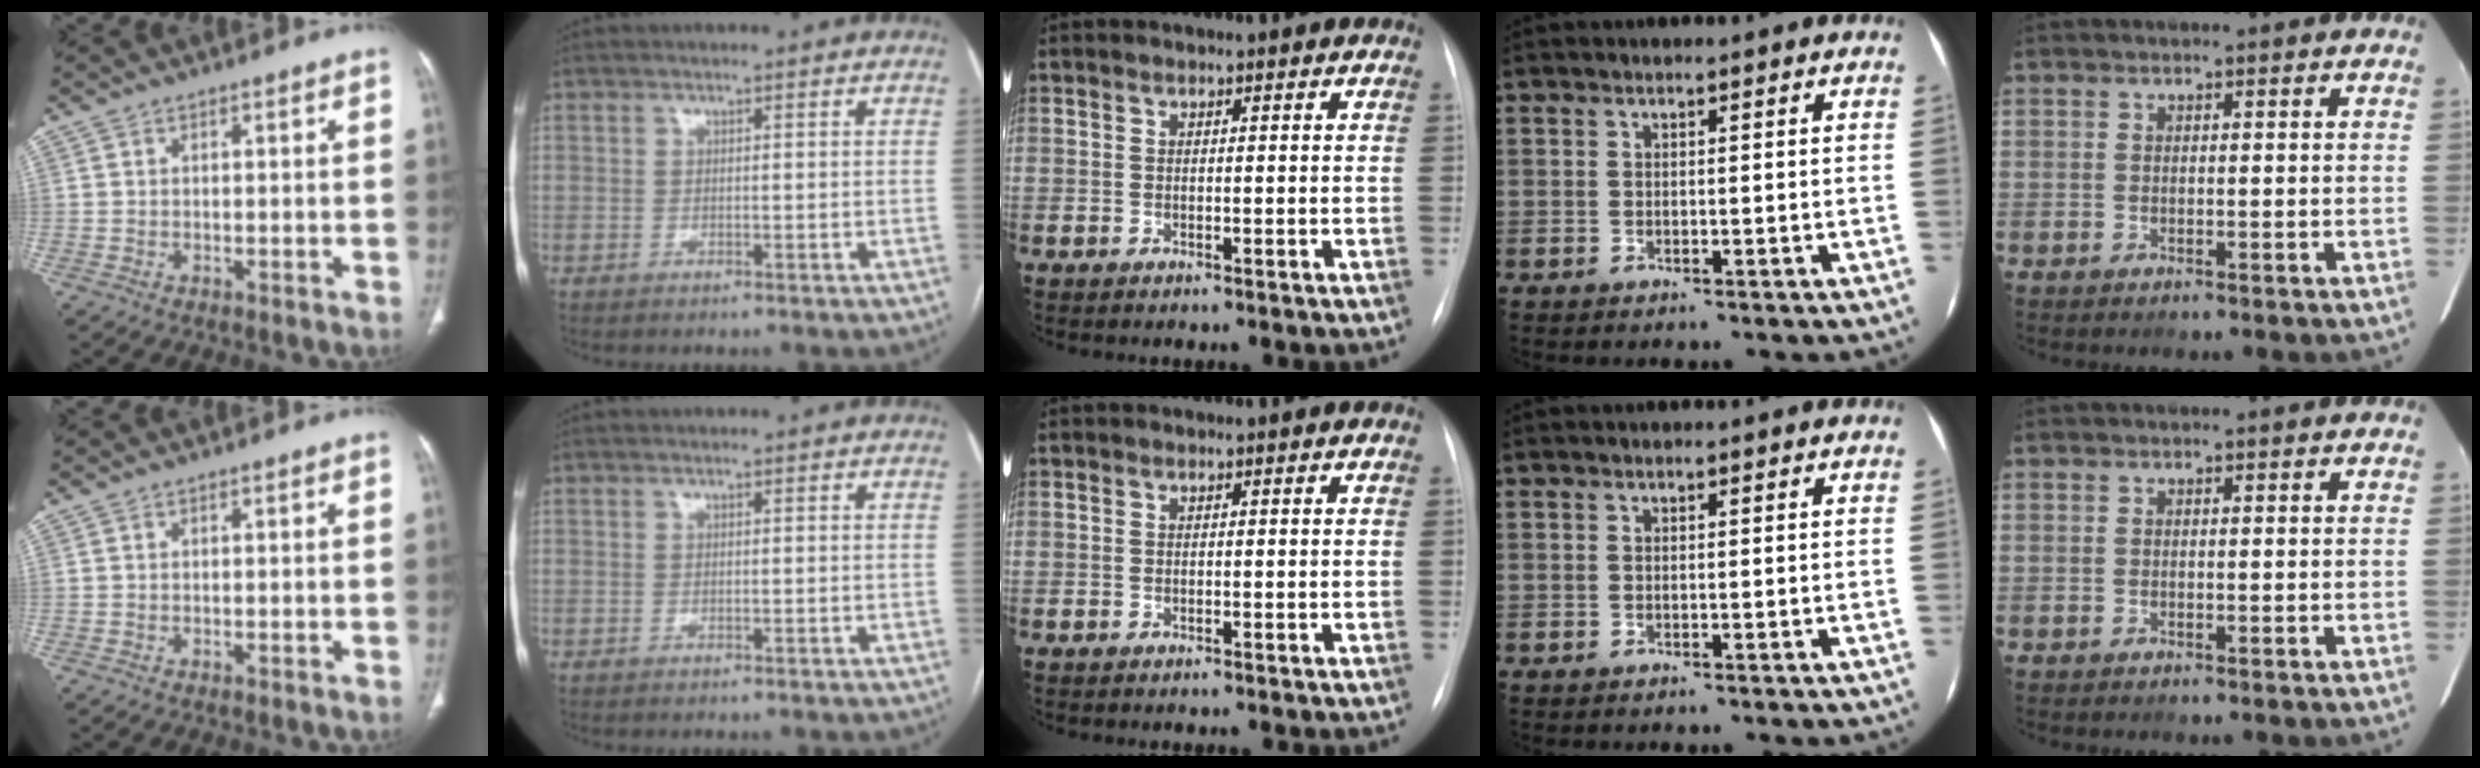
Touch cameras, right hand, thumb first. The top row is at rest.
{}